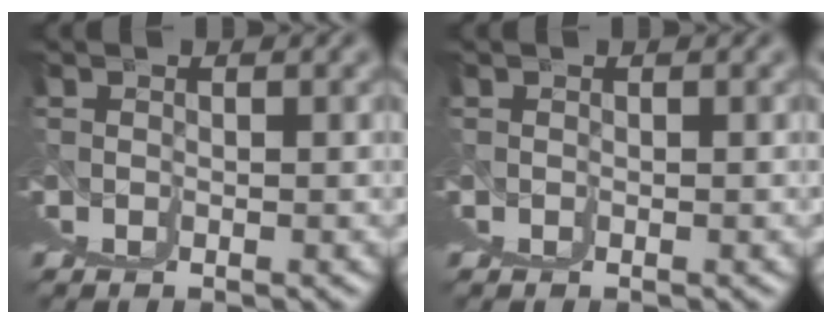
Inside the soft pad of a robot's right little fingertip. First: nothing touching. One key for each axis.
{"total": 0.0}